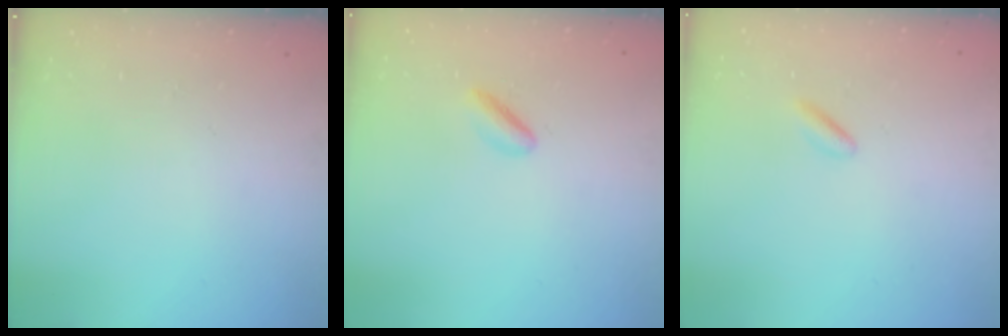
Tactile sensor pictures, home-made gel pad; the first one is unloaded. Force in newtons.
{"total": 3.5, "press": 3.4, "slide": 1.0}
{"total": 0.7, "press": 0.6, "slide": 0.4}